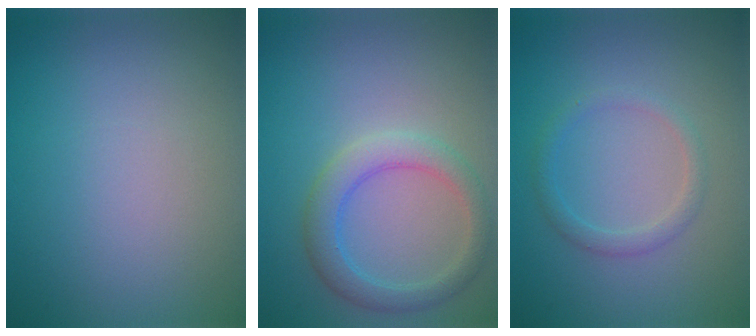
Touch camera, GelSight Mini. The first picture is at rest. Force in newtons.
{"total": 3.3, "press": 3.3, "slide": 0.1}
{"total": 1.6, "press": 1.6, "slide": 0.0}